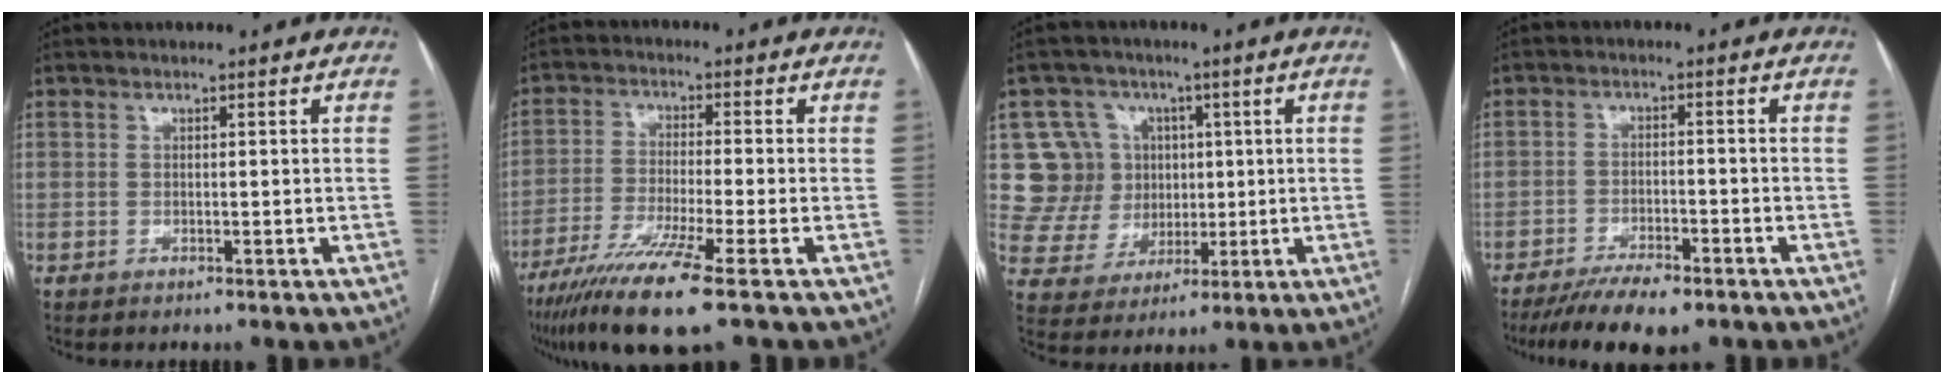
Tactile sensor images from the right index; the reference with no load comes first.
{"total": 11.8, "force": [-7.5, -0.8, 9.1], "torque": [-0.173, -0.033, -0.132]}
{"total": 11.0, "force": [3.0, 10.5, 1.3], "torque": [-0.034, 0.045, 0.065]}
{"total": 8.3, "force": [-6.5, 1.9, 4.9], "torque": [-0.079, -0.016, -0.107]}